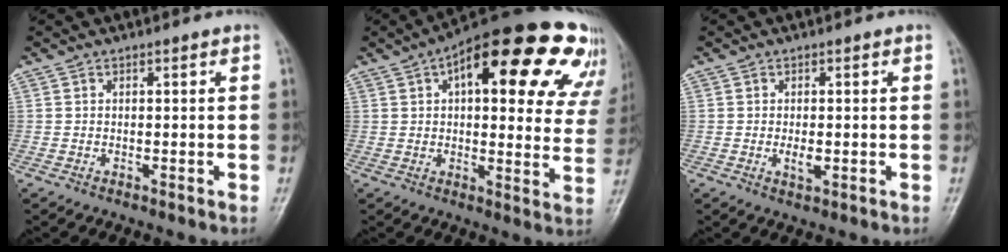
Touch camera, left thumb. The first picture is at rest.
{"total": 27.3, "force": [13.4, 10.8, 21.2], "torque": [-0.253, 0.009, 0.166]}
{"total": 2.4, "force": [-0.3, 1.2, 2.0], "torque": [-0.037, -0.005, -0.007]}